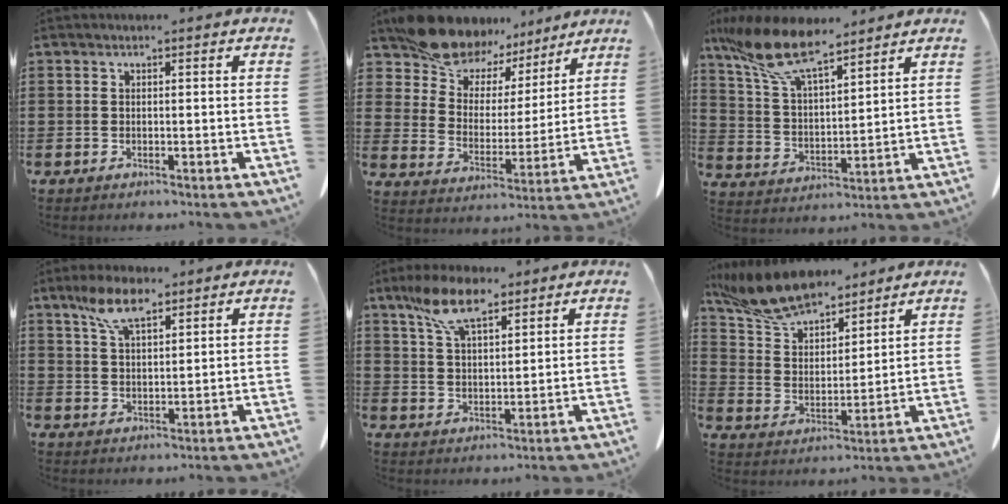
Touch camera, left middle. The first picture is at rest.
{"total": 12.5, "force": [11.1, 5.2, 2.8], "torque": [-0.099, -0.072, 0.208]}
{"total": 12.0, "force": [9.0, 3.2, 7.3], "torque": [-0.175, -0.030, 0.160]}
{"total": 7.3, "force": [5.0, 2.5, 4.7], "torque": [-0.105, 0.001, 0.092]}
{"total": 9.3, "force": [6.5, 3.4, 5.8], "torque": [-0.131, -0.004, 0.121]}
{"total": 10.3, "force": [9.1, 3.0, 3.7], "torque": [-0.110, -0.037, 0.173]}